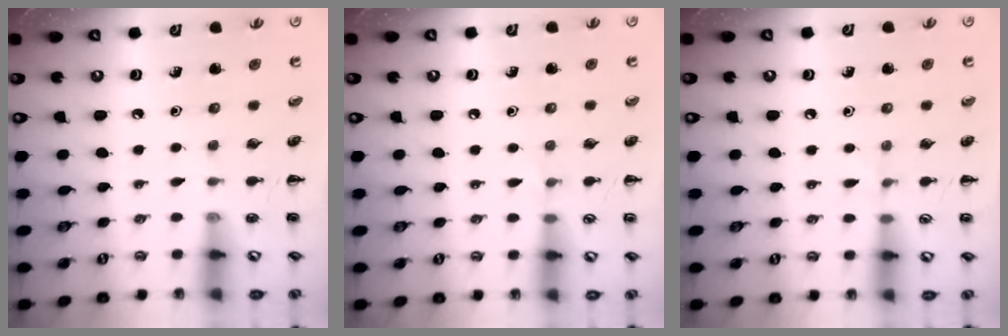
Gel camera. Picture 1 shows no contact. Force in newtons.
{"total": 3.3, "press": 3.0, "slide": 1.3}
{"total": 3.6, "press": 3.4, "slide": 1.3}